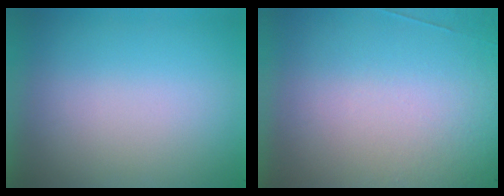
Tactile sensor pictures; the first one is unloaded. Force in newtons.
{"total": 4.5}